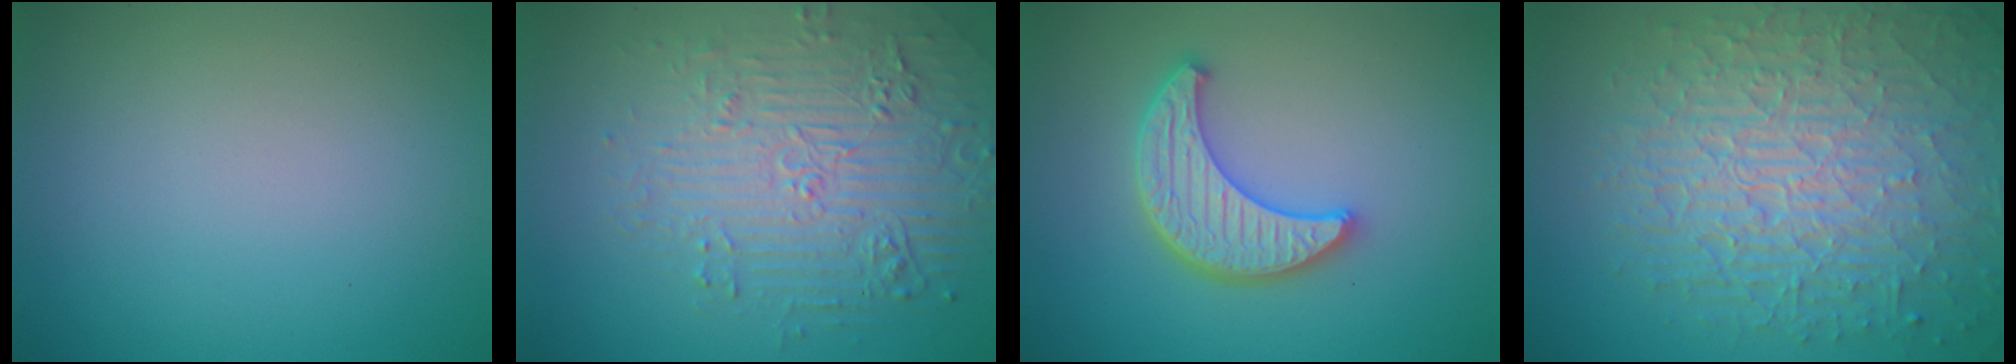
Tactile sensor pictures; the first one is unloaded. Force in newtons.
{"total": 6.0, "press": 4.8, "slide": 3.6}
{"total": 4.4, "press": 3.8, "slide": 2.2}
{"total": 10.4, "press": 6.6, "slide": 8.0}